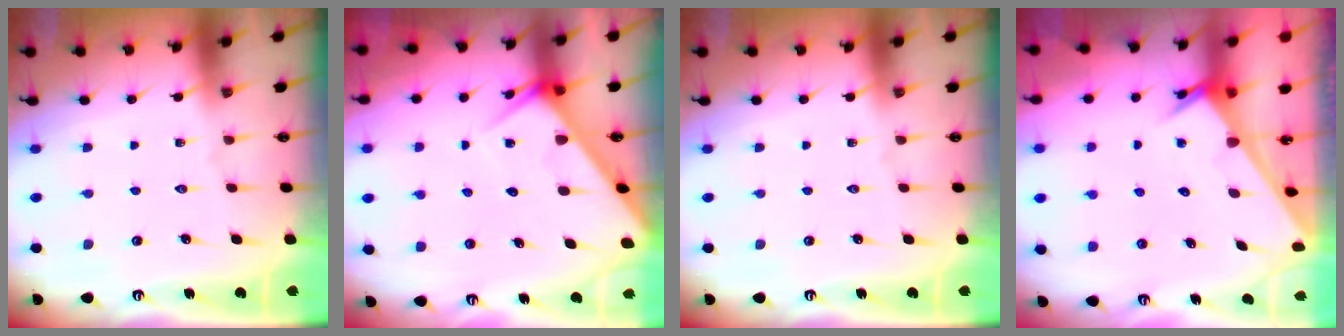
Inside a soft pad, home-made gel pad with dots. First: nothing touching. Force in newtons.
{"total": 5.1, "press": 5.1, "slide": 0.6}
{"total": 0.0}
{"total": 2.5, "press": 2.5, "slide": 0.1}